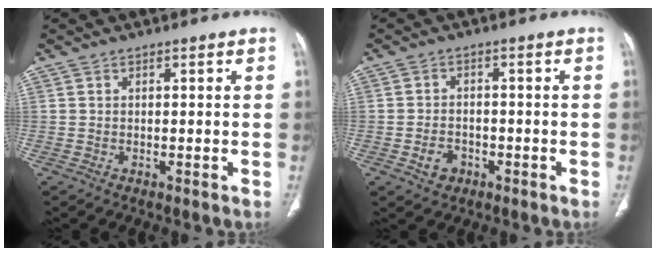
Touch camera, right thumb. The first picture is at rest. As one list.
[{"total": 3.8, "force": [-1.7, 3.0, 1.8], "torque": [-0.024, 0.014, -0.024]}]